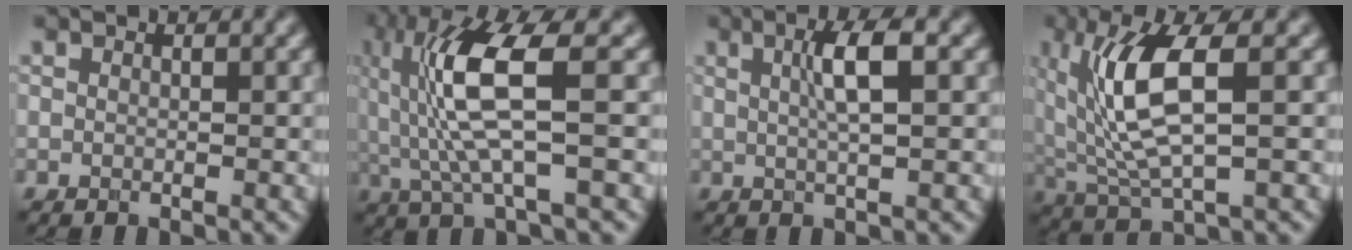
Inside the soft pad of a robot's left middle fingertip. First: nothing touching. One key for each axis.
{"total": 8.1, "fx": 0.7, "fy": 2.0, "fz": 7.8, "tx": -0.171, "ty": -0.001, "tz": 0.023}
{"total": 3.8, "fx": 0.7, "fy": 0.8, "fz": 3.7, "tx": -0.063, "ty": 0.010, "tz": 0.011}
{"total": 8.0, "fx": 1.5, "fy": 2.7, "fz": 7.3, "tx": -0.156, "ty": -0.004, "tz": 0.034}